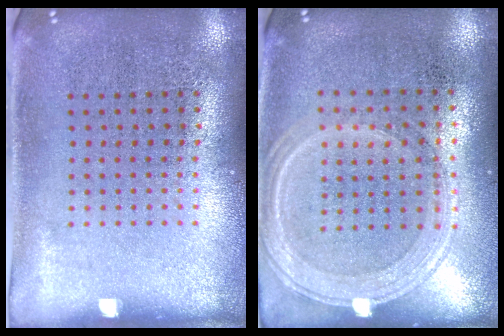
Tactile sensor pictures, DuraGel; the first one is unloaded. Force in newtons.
{"total": 1.2, "press": 1.1, "slide": 0.4}